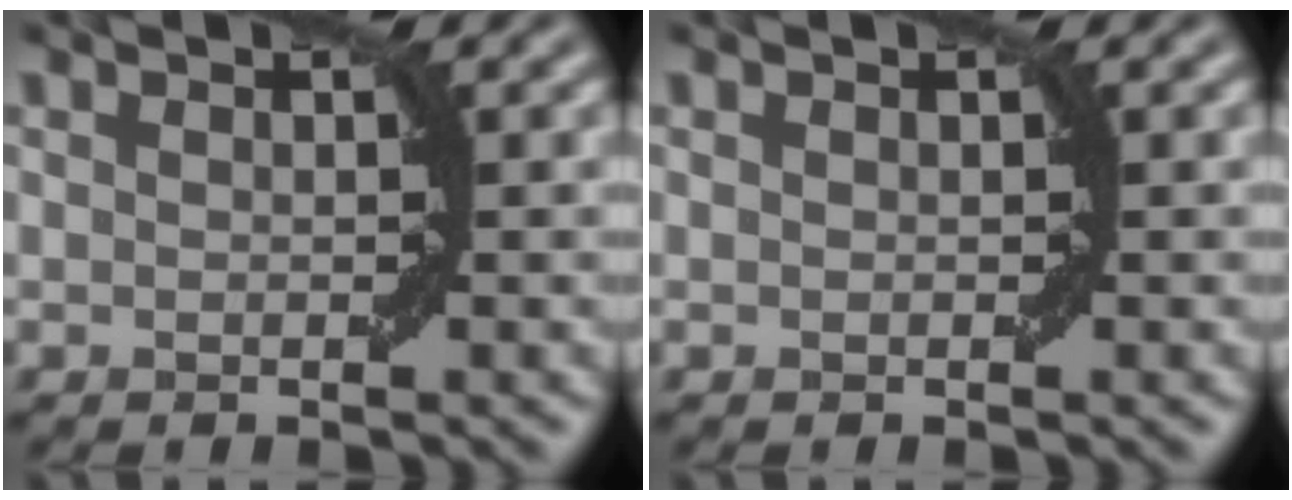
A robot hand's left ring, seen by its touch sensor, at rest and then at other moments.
{"total": 0.0}